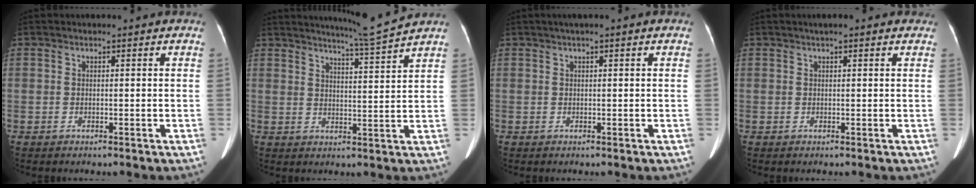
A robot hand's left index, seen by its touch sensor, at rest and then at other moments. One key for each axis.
{"total": 6.5, "fx": 6.0, "fy": -2.2, "fz": 1.2, "tx": -0.032, "ty": -0.027, "tz": 0.095}
{"total": 1.5, "fx": 0.7, "fy": 0.0, "fz": 1.3, "tx": -0.026, "ty": 0.012, "tz": 0.011}
{"total": 2.7, "fx": 1.8, "fy": 0.6, "fz": 1.8, "tx": -0.025, "ty": 0.021, "tz": 0.023}